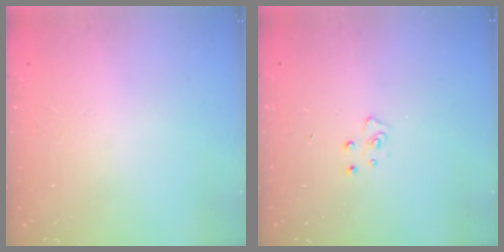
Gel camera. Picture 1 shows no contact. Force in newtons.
{"total": 4.4, "press": 4.4, "slide": 0.3}